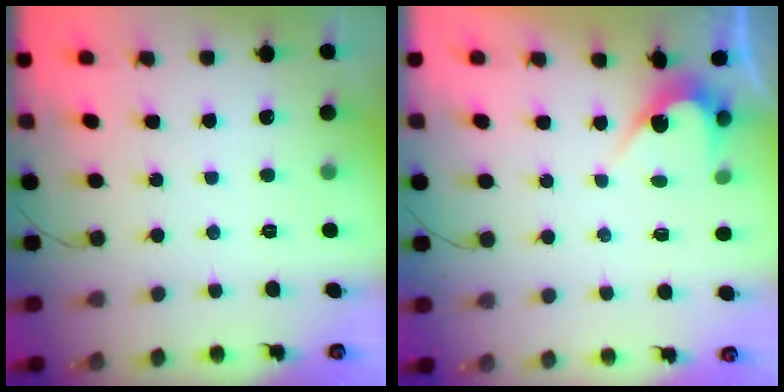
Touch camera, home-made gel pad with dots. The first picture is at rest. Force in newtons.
{"total": 2.9, "press": 2.9, "slide": 0.1}